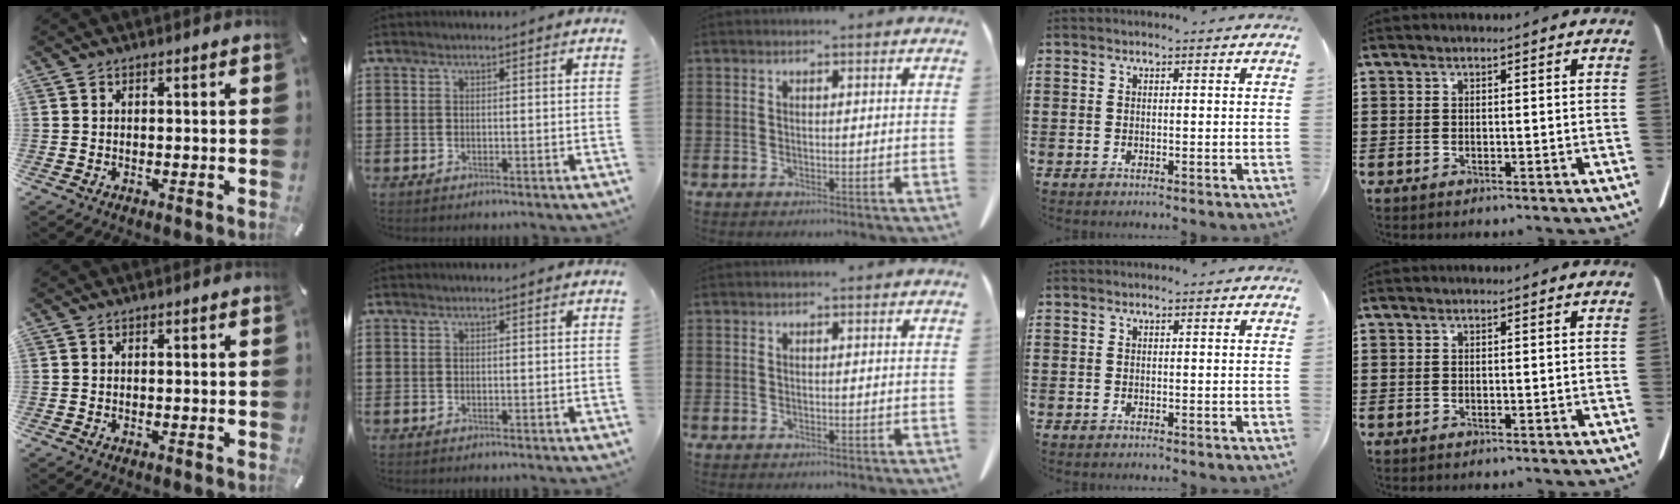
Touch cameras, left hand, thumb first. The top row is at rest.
{}